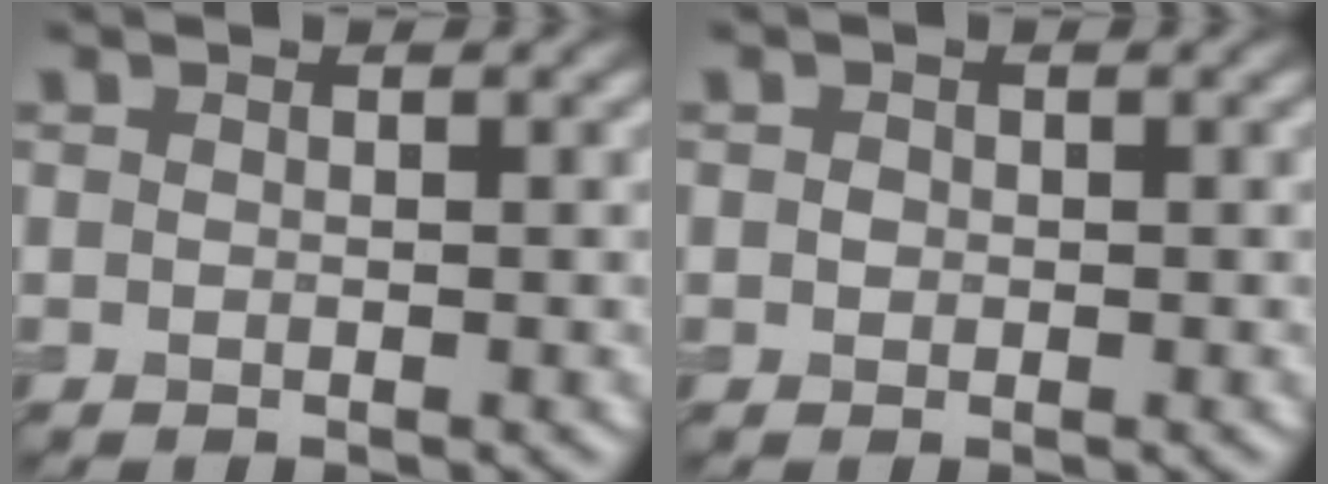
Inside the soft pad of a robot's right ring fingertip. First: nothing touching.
{"total": 0.7, "force": [0.1, 0.7, 0.2], "torque": [0.000, -0.005, -0.001]}